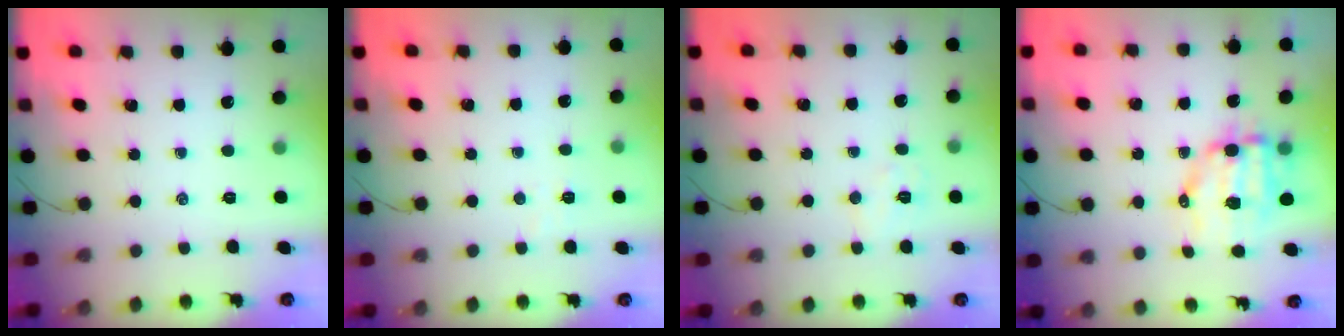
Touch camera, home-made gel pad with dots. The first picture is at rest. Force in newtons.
{"total": 2.4, "press": 2.3, "slide": 0.6}
{"total": 5.4, "press": 5.4, "slide": 0.9}
{"total": 9.7, "press": 9.4, "slide": 2.1}